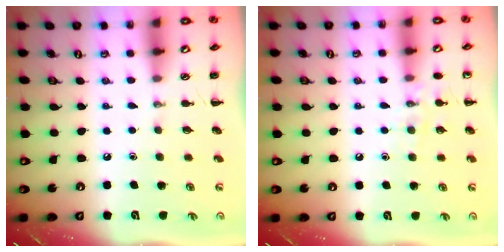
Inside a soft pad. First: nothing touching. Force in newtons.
{"total": 7.7, "press": 7.6, "slide": 1.5}